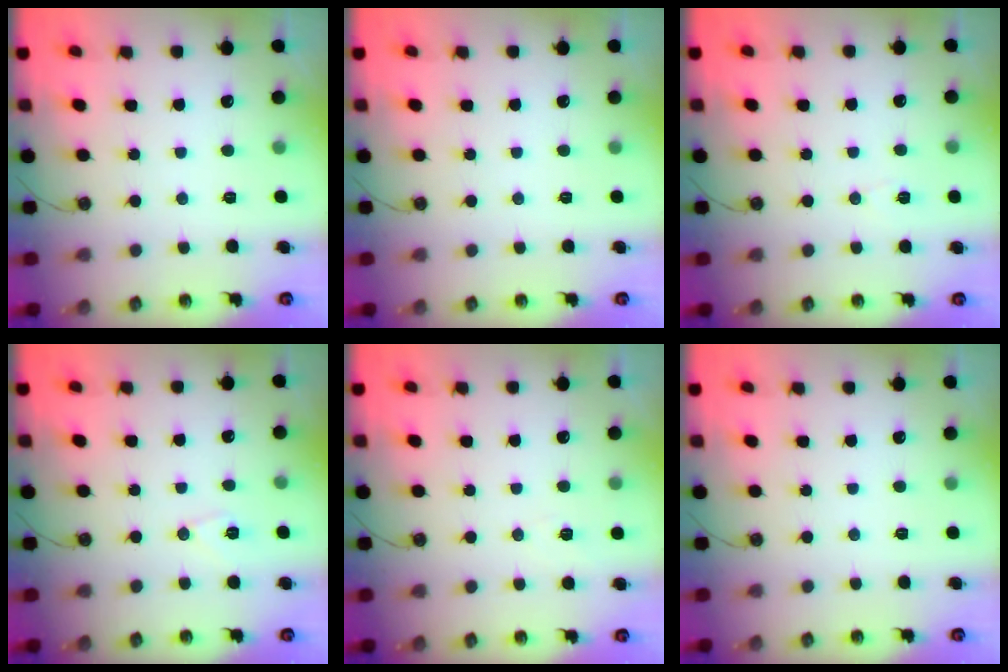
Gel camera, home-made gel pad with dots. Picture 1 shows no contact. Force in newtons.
{"total": 0.0}
{"total": 4.7, "press": 4.5, "slide": 1.3}
{"total": 6.8, "press": 6.4, "slide": 2.4}
{"total": 5.3, "press": 2.9, "slide": 4.4}
{"total": 0.0}